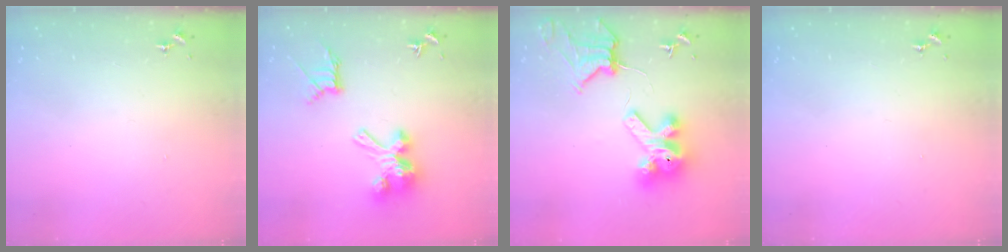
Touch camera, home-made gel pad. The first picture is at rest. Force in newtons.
{"total": 16.8, "press": 16.8, "slide": 1.0}
{"total": 18.0, "press": 17.9, "slide": 2.0}
{"total": 0.0}